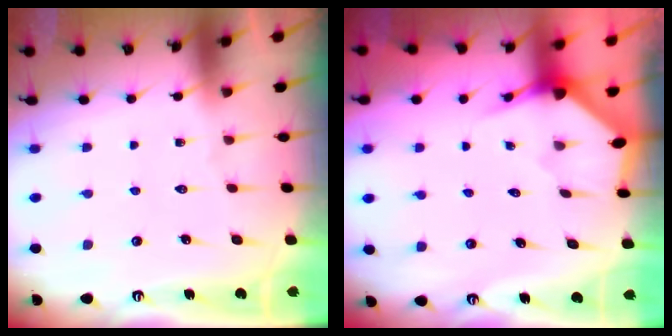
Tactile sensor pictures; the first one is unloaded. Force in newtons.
{"total": 2.8, "press": 2.8, "slide": 0.3}